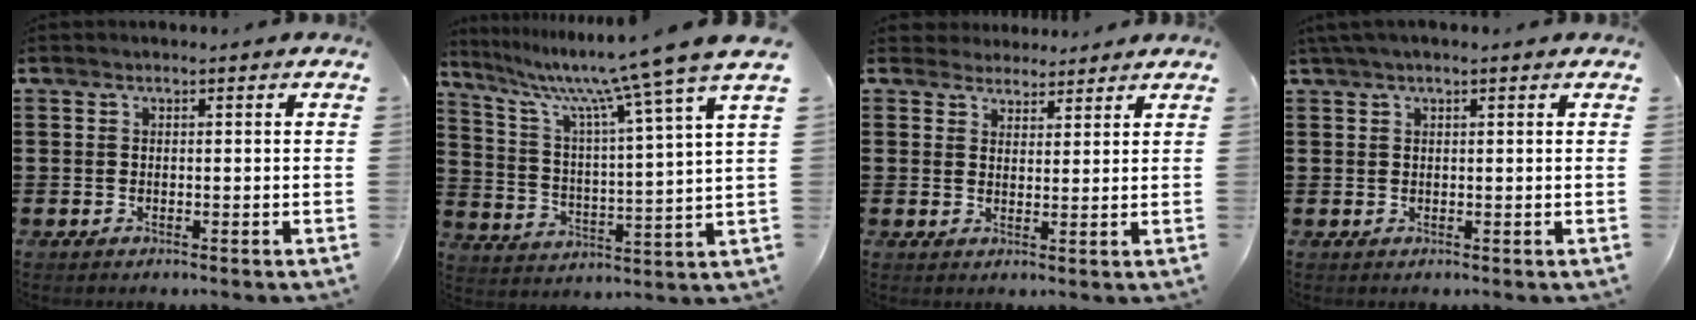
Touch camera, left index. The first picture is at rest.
{"total": 10.2, "force": [8.7, -1.6, 5.0], "torque": [-0.126, -0.066, 0.133]}
{"total": 3.3, "force": [2.8, 1.6, -0.5], "torque": [-0.005, 0.002, 0.054]}
{"total": 1.6, "force": [1.0, 0.1, 1.2], "torque": [-0.025, 0.001, 0.019]}